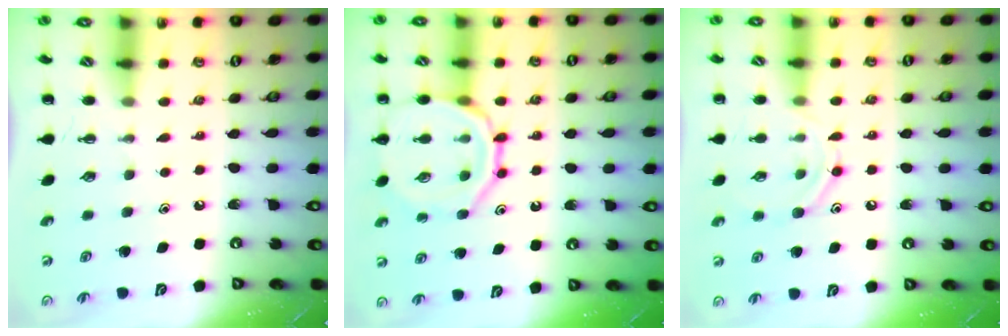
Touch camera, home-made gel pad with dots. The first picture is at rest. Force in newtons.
{"total": 12.8, "press": 12.8, "slide": 0.8}
{"total": 8.9, "press": 8.9, "slide": 1.1}